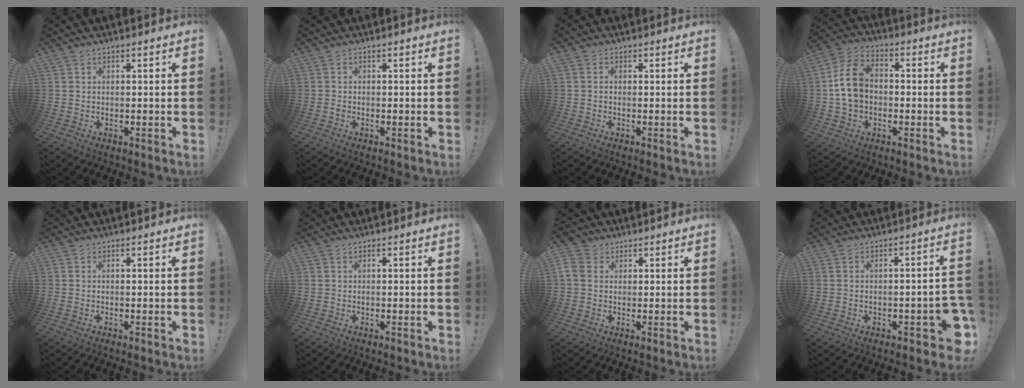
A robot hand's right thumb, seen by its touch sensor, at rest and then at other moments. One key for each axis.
{"total": 0.7, "fx": -0.6, "fy": 0.3, "fz": 0.2, "tx": -0.010, "ty": 0.002, "tz": -0.010}
{"total": 0.7, "fx": -0.2, "fy": 0.7, "fz": 0.3, "tx": -0.009, "ty": 0.003, "tz": -0.003}
{"total": 12.2, "fx": 0.1, "fy": 9.5, "fz": 7.7, "tx": -0.124, "ty": 0.017, "tz": 0.007}
{"total": 0.6, "fx": 0.0, "fy": -0.1, "fz": 0.6, "tx": -0.011, "ty": -0.002, "tz": 0.000}
{"total": 0.0}
{"total": 5.2, "fx": 1.6, "fy": 4.2, "fz": 2.7, "tx": -0.062, "ty": 0.005, "tz": 0.033}
{"total": 5.1, "fx": -2.6, "fy": 1.7, "fz": 4.1, "tx": -0.058, "ty": 0.012, "tz": -0.037}